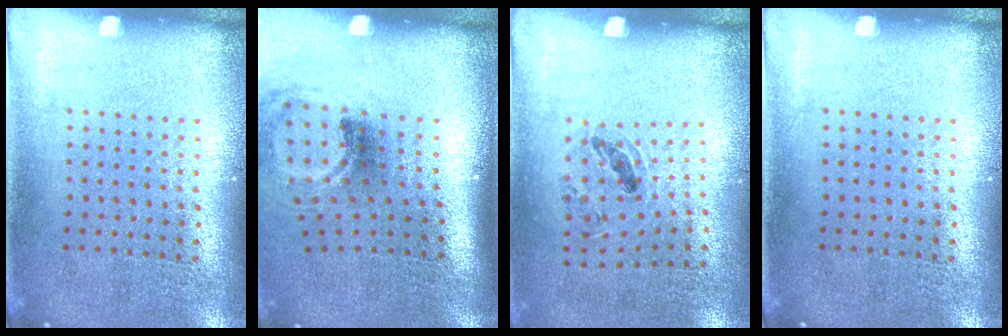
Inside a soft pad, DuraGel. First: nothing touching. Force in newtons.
{"total": 1.8, "press": 1.1, "slide": 1.4}
{"total": 1.0, "press": 0.9, "slide": 0.5}
{"total": 0.0}